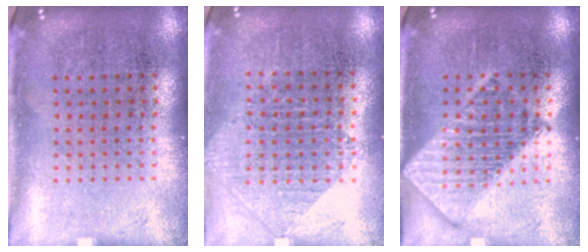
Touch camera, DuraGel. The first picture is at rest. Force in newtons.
{"total": 0.9, "press": 0.9, "slide": 0.3}
{"total": 2.0, "press": 2.0, "slide": 0.2}